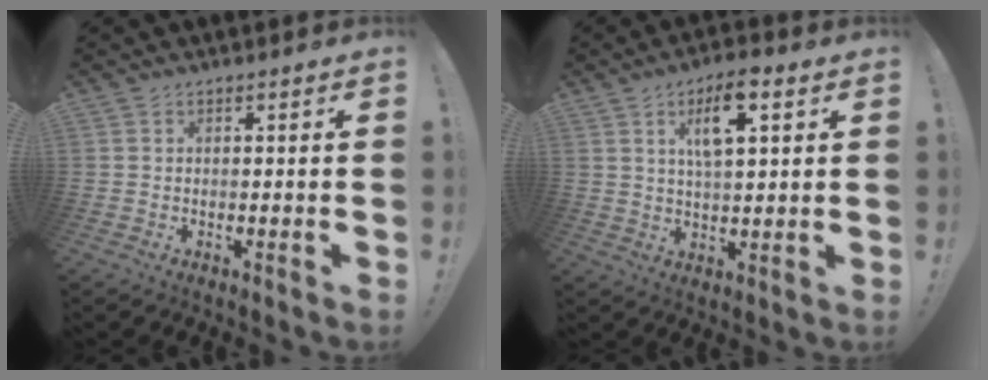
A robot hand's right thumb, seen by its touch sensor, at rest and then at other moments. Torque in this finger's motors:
{"motor_torque": [0.14, 0.27, 0.82, 0.27, 0.05]}